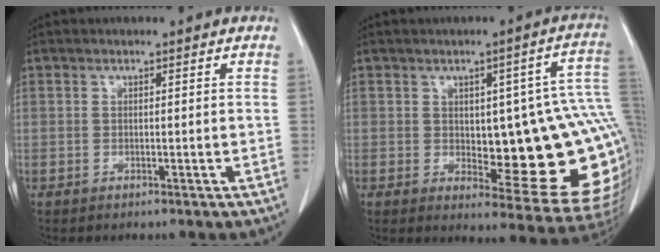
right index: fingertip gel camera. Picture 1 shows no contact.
{"total": 19.1, "force": [0.1, 5.6, 18.3], "torque": [-0.155, 0.015, 0.017]}